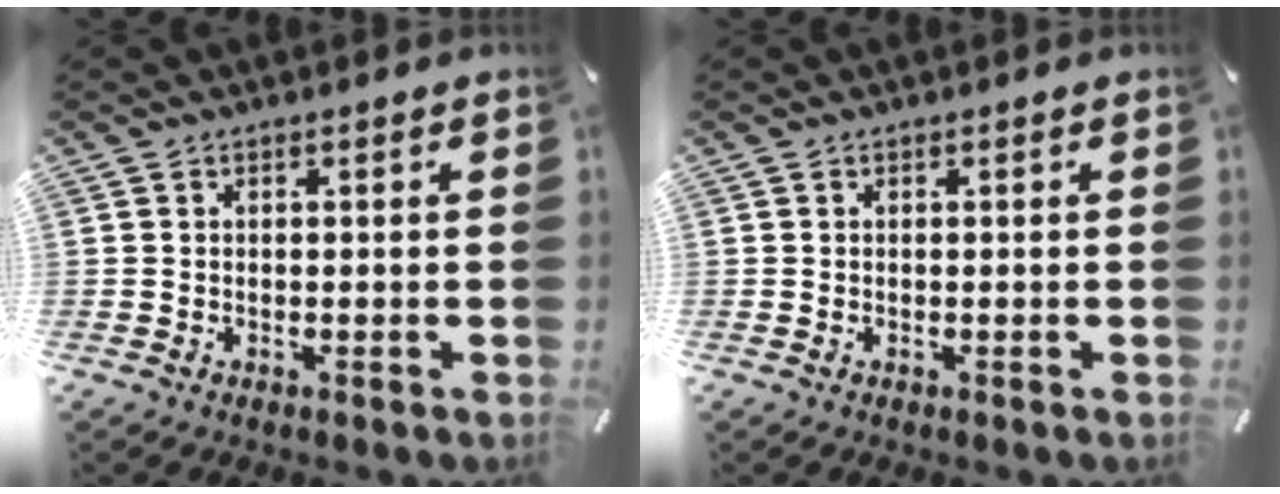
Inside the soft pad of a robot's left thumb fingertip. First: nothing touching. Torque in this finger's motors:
{"motor_torque": [-0.52, -0.31, -0.01, -0.11, -0.01]}